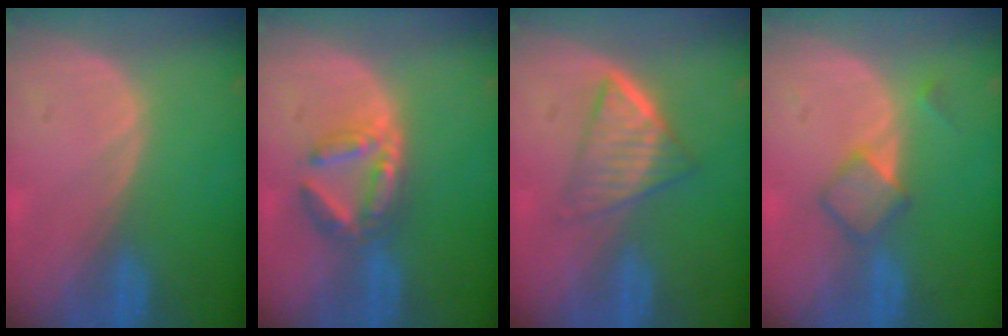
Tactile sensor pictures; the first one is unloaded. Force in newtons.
{"total": 6.0, "press": 5.7, "slide": 2.1}
{"total": 6.6, "press": 5.5, "slide": 3.6}
{"total": 3.9, "press": 3.8, "slide": 0.3}